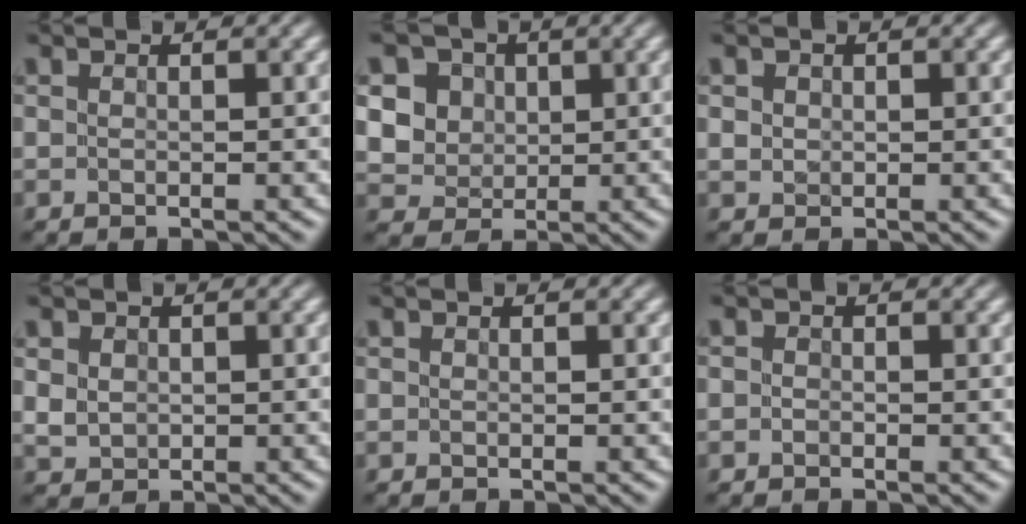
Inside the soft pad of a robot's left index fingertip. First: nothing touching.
{"total": 8.0, "force": [2.4, 6.8, 3.4], "torque": [-0.075, 0.022, 0.035]}
{"total": 0.9, "force": [0.3, 0.8, 0.3], "torque": [-0.001, -0.003, 0.007]}
{"total": 1.8, "force": [0.5, 1.6, 0.7], "torque": [-0.018, -0.002, 0.014]}
{"total": 0.0}
{"total": 0.6, "force": [-0.3, 0.4, 0.2], "torque": [-0.002, -0.002, -0.009]}